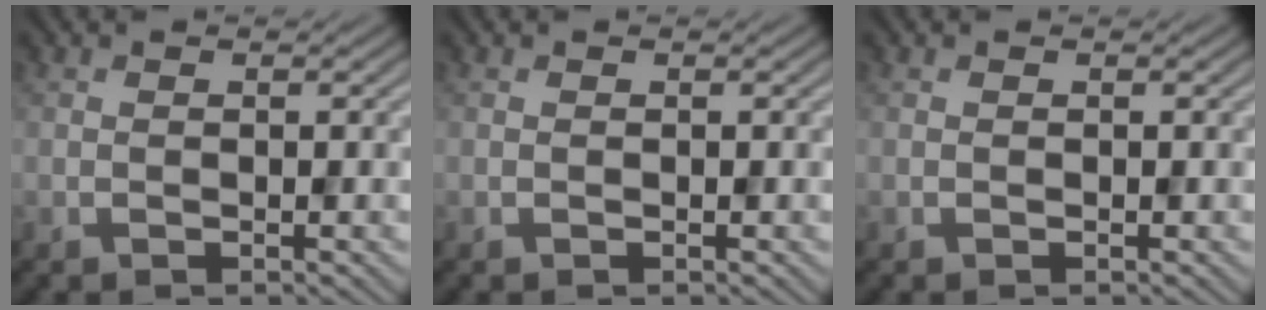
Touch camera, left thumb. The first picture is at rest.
{"total": 0.0}
{"total": 0.0}